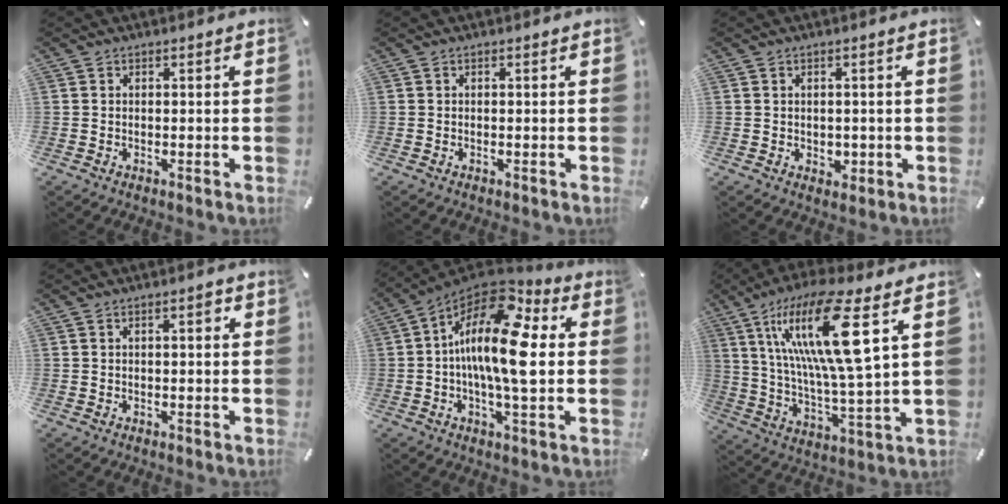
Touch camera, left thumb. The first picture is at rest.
{"total": 0.0}
{"total": 2.2, "force": [-0.2, 2.0, 0.9], "torque": [-0.008, 0.000, -0.006]}
{"total": 2.0, "force": [0.4, 0.7, 1.8], "torque": [-0.029, 0.005, 0.003]}
{"total": 17.9, "force": [2.6, 6.9, 16.3], "torque": [-0.300, -0.024, 0.039]}
{"total": 19.9, "force": [8.9, 3.6, 17.5], "torque": [-0.355, -0.036, 0.124]}